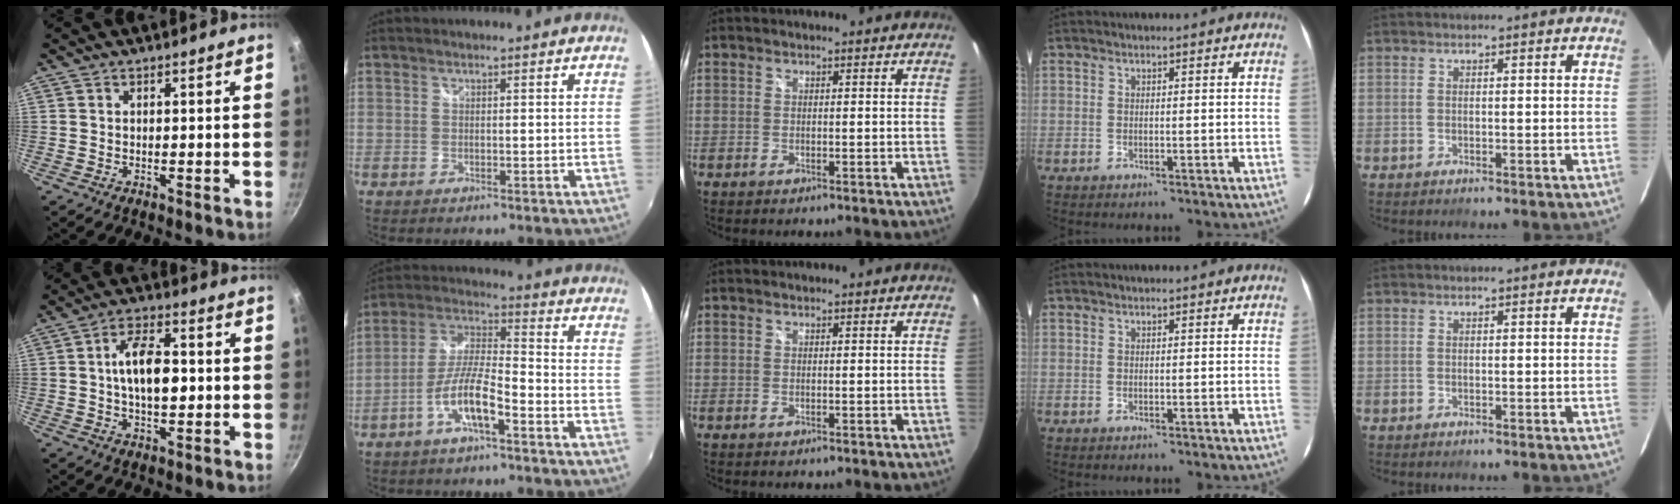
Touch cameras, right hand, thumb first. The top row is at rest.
{"thumb": {"total": 9.9, "force": [0.5, 5.1, 8.5], "torque": [-0.127, 0.016, 0.002]}, "index": {"total": 9.3, "force": [-5.1, 1.8, 7.6], "torque": [-0.166, 0.006, -0.096]}}